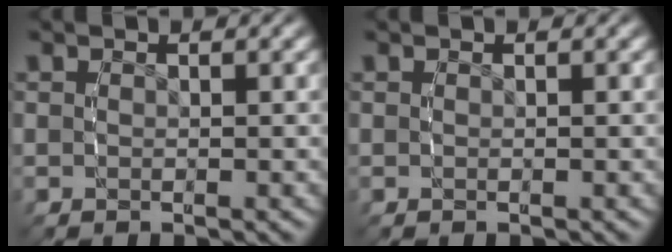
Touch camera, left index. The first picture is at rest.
{"total": 0.0}